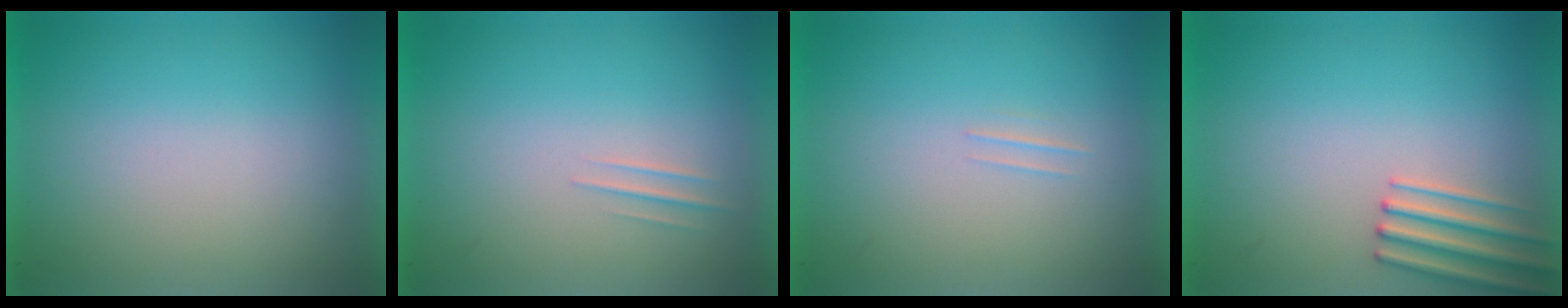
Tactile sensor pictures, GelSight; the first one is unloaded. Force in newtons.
{"total": 1.2}
{"total": 1.1}
{"total": 2.7}